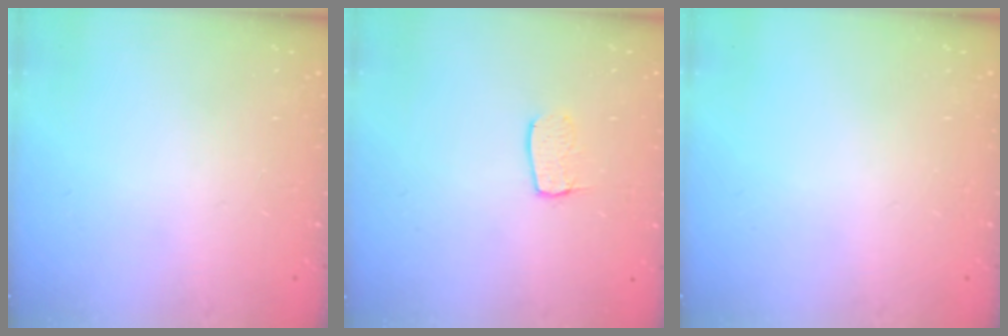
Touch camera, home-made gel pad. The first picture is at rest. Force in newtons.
{"total": 6.0, "press": 6.0, "slide": 0.5}
{"total": 0.0}